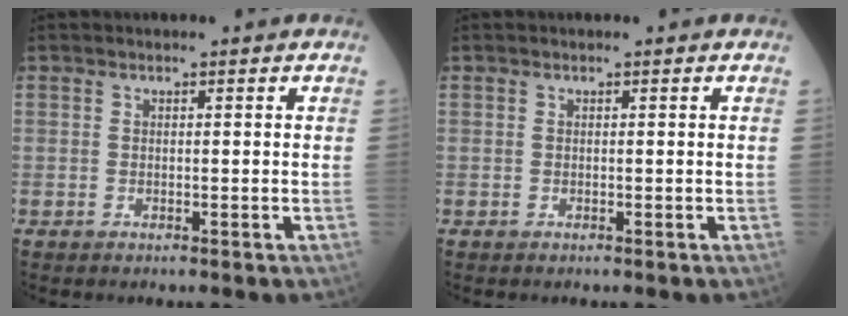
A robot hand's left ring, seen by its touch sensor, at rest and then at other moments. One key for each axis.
{"total": 0.0}